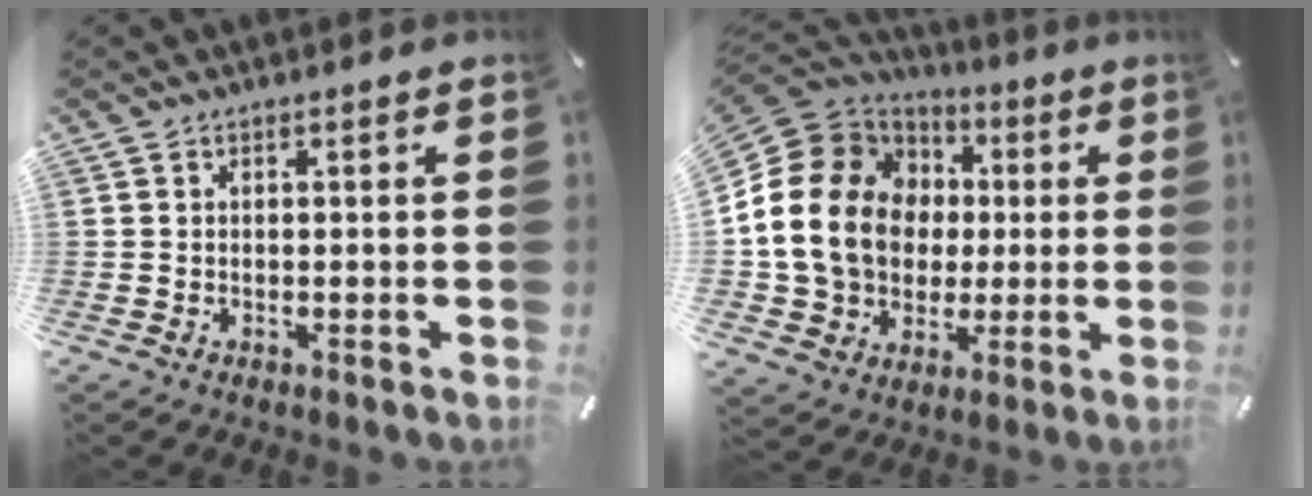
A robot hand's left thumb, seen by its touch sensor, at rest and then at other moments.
{"total": 20.8, "force": [1.3, 17.7, 10.9], "torque": [-0.219, 0.001, 0.033]}